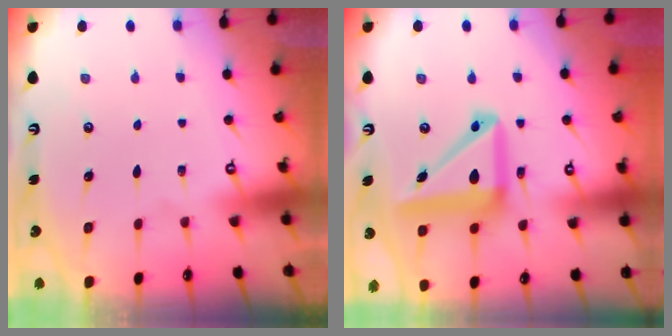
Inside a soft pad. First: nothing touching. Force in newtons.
{"total": 15.7, "press": 15.5, "slide": 2.4}